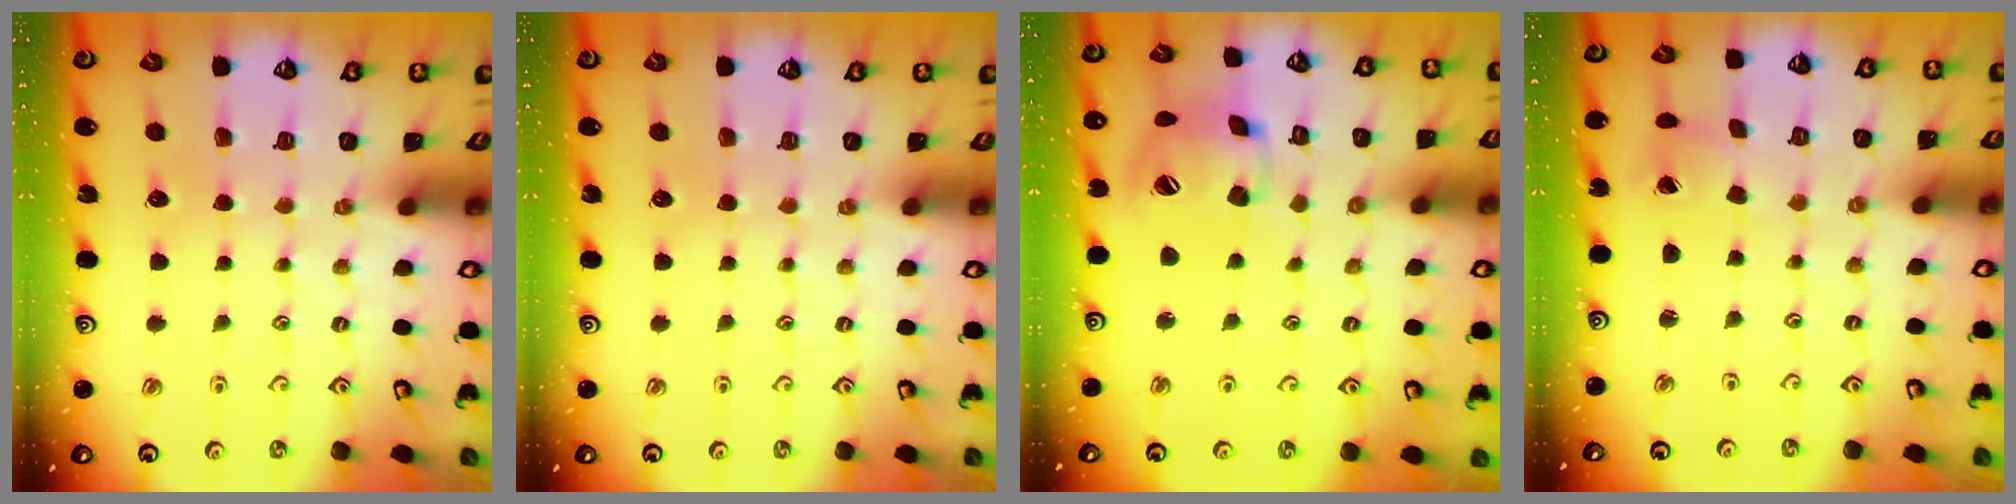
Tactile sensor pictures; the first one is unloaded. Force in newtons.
{"total": 0.0}
{"total": 15.3, "press": 15.1, "slide": 2.4}
{"total": 1.6, "press": 1.6, "slide": 0.2}